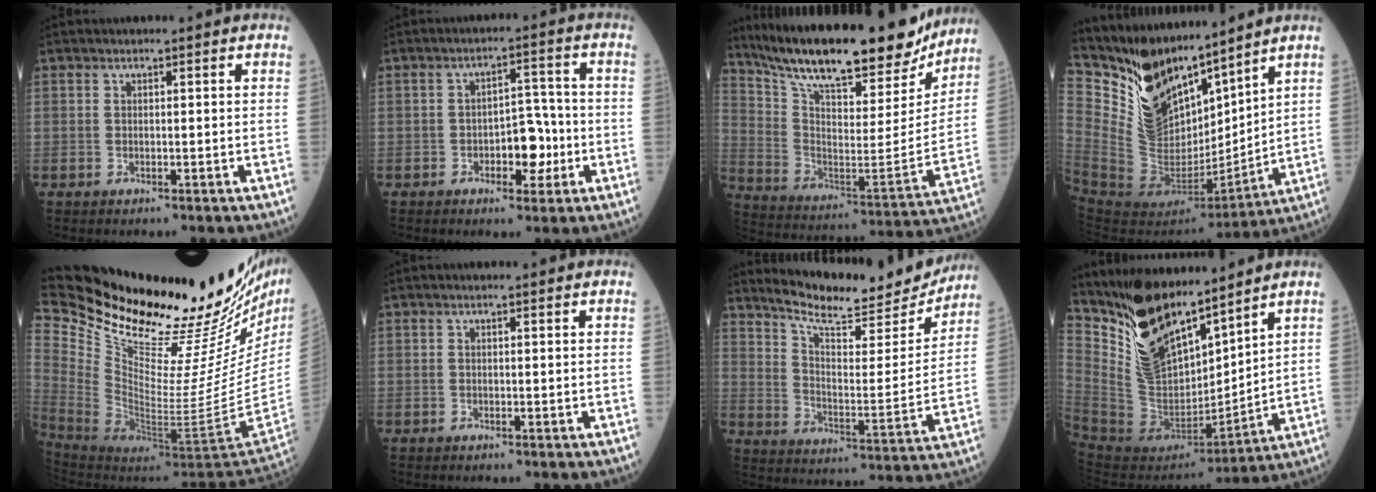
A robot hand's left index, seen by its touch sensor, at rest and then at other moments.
{"total": 5.8, "force": [-2.0, 2.9, 4.6], "torque": [-0.062, 0.009, -0.031]}
{"total": 27.2, "force": [22.5, 6.7, 13.7], "torque": [-0.233, -0.018, 0.336]}
{"total": 17.9, "force": [15.4, 5.3, 7.5], "torque": [-0.146, -0.009, 0.306]}
{"total": 35.1, "force": [29.9, 3.4, 18.1], "torque": [-0.315, -0.122, 0.439]}
{"total": 0.0}
{"total": 17.8, "force": [16.4, 3.6, 5.9], "torque": [-0.092, -0.028, 0.231]}
{"total": 16.9, "force": [13.8, 5.1, 8.3], "torque": [-0.163, -0.013, 0.271]}